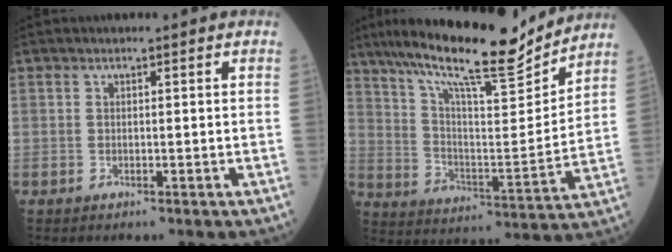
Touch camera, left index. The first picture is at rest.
{"total": 19.2, "force": [16.6, 1.9, 9.5], "torque": [-0.169, -0.002, 0.267]}